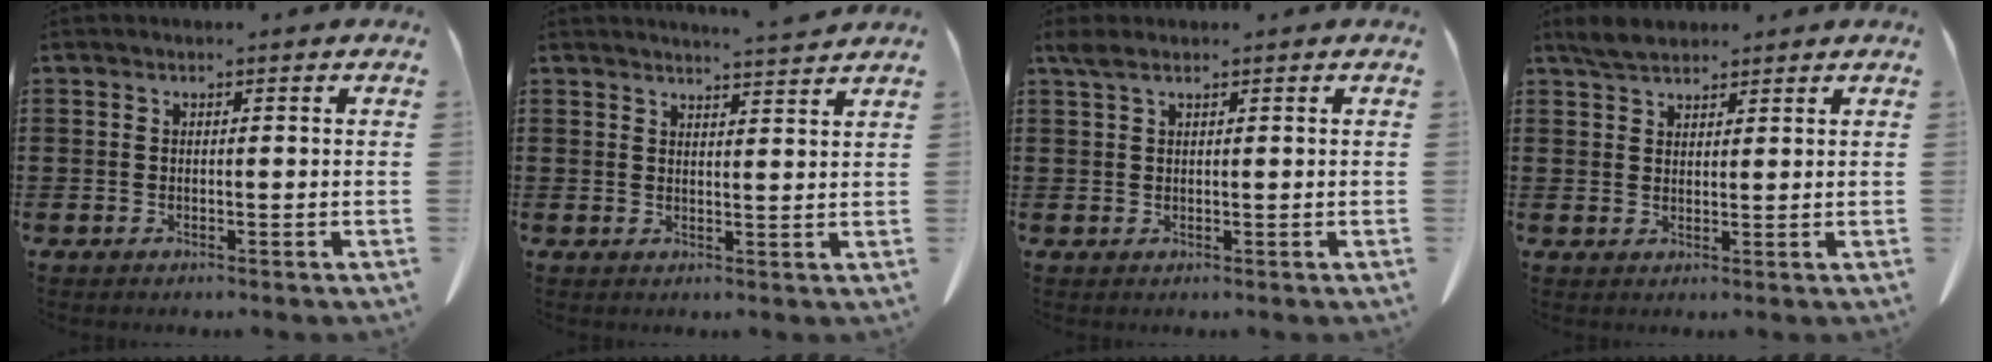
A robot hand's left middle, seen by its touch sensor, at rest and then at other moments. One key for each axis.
{"total": 3.4, "fx": 3.3, "fy": -0.5, "fz": 0.5, "tx": -0.018, "ty": -0.012, "tz": 0.062}
{"total": 1.7, "fx": 1.0, "fy": 0.5, "fz": 1.2, "tx": -0.028, "ty": 0.001, "tz": 0.019}
{"total": 3.3, "fx": 2.9, "fy": 1.1, "fz": 1.3, "tx": -0.033, "ty": 0.001, "tz": 0.056}